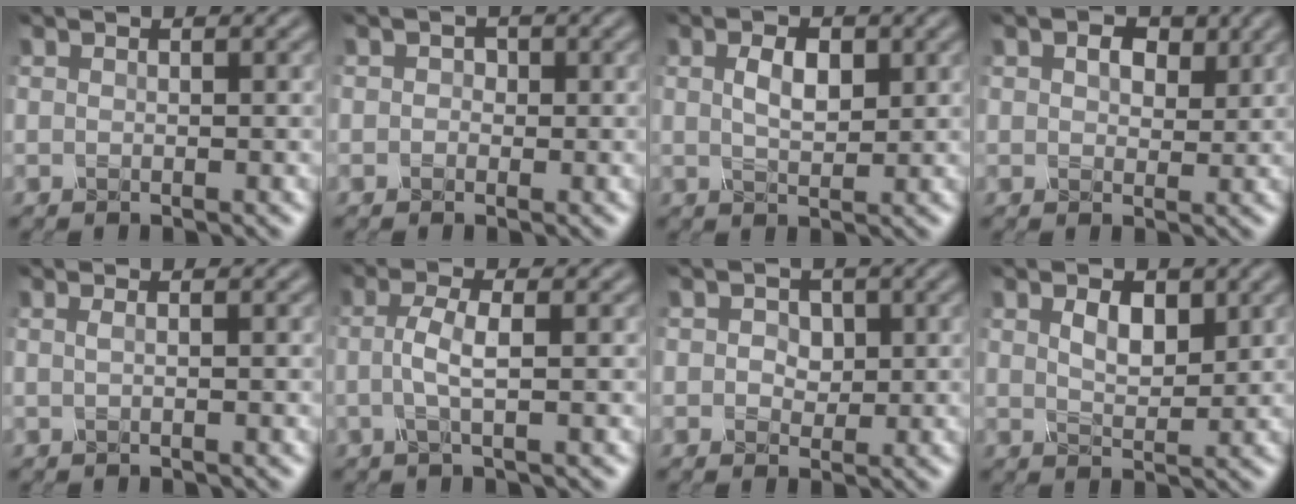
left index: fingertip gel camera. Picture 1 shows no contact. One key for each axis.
{"total": 1.3, "fx": 0.0, "fy": 1.2, "fz": 0.4, "tx": -0.008, "ty": 0.005, "tz": -0.008}
{"total": 2.5, "fx": 0.4, "fy": 1.4, "fz": 2.0, "tx": -0.044, "ty": 0.001, "tz": 0.007}
{"total": 2.8, "fx": 1.1, "fy": 2.0, "fz": 1.6, "tx": -0.035, "ty": 0.001, "tz": 0.010}
{"total": 0.6, "fx": -0.1, "fy": 0.2, "fz": 0.6, "tx": -0.006, "ty": 0.004, "tz": -0.007}
{"total": 2.4, "fx": -0.6, "fy": 0.4, "fz": 2.3, "tx": -0.051, "ty": 0.004, "tz": -0.014}
{"total": 2.3, "fx": 0.3, "fy": 2.0, "fz": 1.2, "tx": -0.022, "ty": 0.003, "tz": -0.007}
{"total": 2.4, "fx": 0.8, "fy": 1.5, "fz": 1.8, "tx": -0.038, "ty": -0.003, "tz": 0.016}